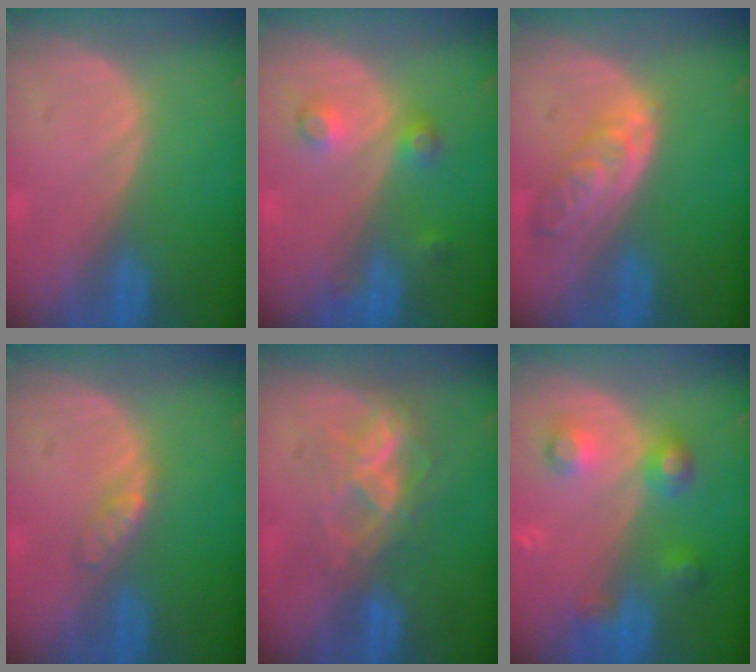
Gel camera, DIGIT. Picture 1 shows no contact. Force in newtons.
{"total": 3.8, "press": 3.4, "slide": 1.7}
{"total": 5.4, "press": 5.1, "slide": 1.9}
{"total": 2.4, "press": 2.4, "slide": 0.2}
{"total": 7.1, "press": 6.2, "slide": 3.6}
{"total": 5.6, "press": 5.6, "slide": 0.3}